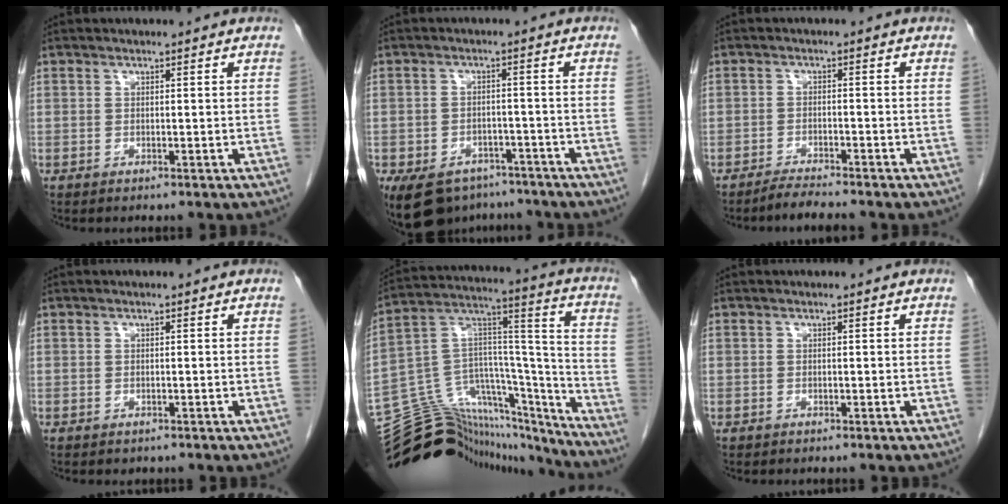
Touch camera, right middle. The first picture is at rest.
{"total": 11.2, "force": [-8.3, 6.5, 3.7], "torque": [-0.072, 0.002, -0.115]}
{"total": 2.8, "force": [-2.7, -0.2, 0.8], "torque": [-0.021, -0.014, -0.048]}
{"total": 0.6, "force": [-0.4, 0.4, 0.1], "torque": [-0.009, 0.000, -0.002]}
{"total": 28.1, "force": [-25.9, 8.1, 7.6], "torque": [-0.135, 0.051, -0.391]}
{"total": 0.0}